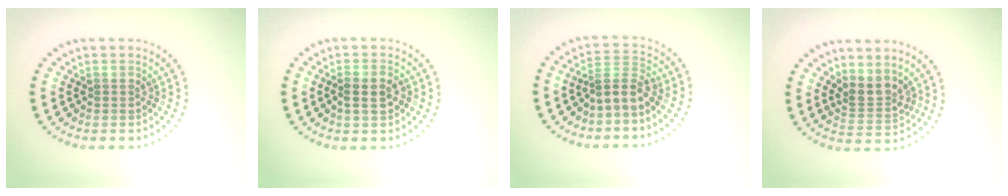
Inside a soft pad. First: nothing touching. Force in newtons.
{"total": 2.3, "press": 2.3, "slide": 0.6}
{"total": 2.8, "press": 2.0, "slide": 1.9}
{"total": 2.6, "press": 1.9, "slide": 1.8}